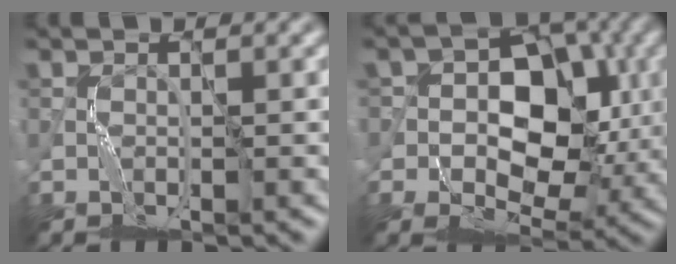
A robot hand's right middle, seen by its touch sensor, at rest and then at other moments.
{"total": 8.4, "force": [-0.2, 5.9, 5.9], "torque": [-0.064, 0.011, -0.011]}